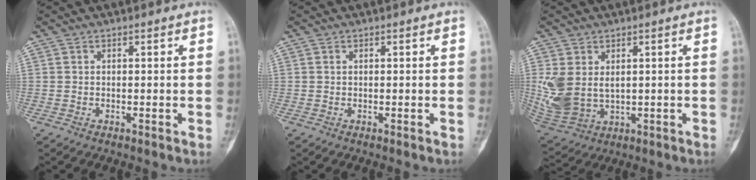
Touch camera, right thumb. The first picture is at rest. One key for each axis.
{"total": 0.0}
{"total": 10.3, "fx": 1.3, "fy": 7.2, "fz": 7.2, "tx": -0.155, "ty": -0.012, "tz": 0.047}